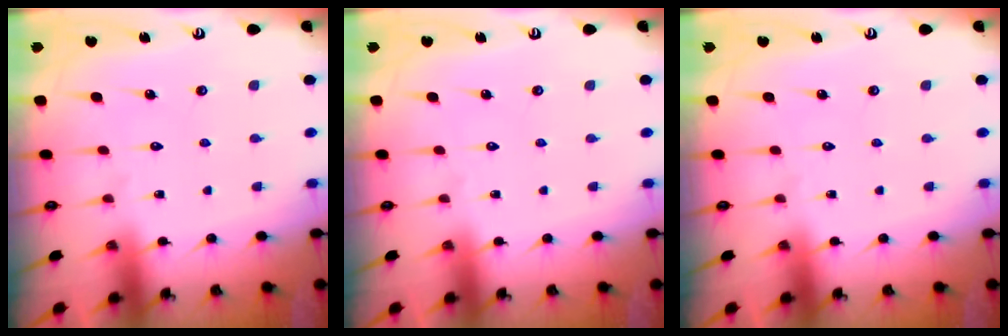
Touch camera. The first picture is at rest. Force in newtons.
{"total": 0.0}
{"total": 0.0}